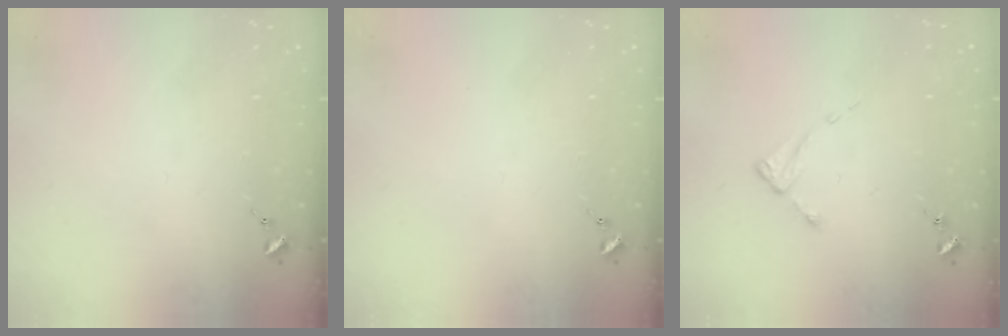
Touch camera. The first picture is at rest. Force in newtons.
{"total": 0.0}
{"total": 2.6, "press": 2.6, "slide": 0.4}